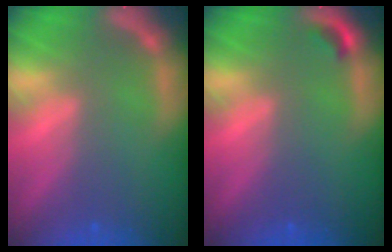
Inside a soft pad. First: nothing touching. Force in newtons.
{"total": 0.9}